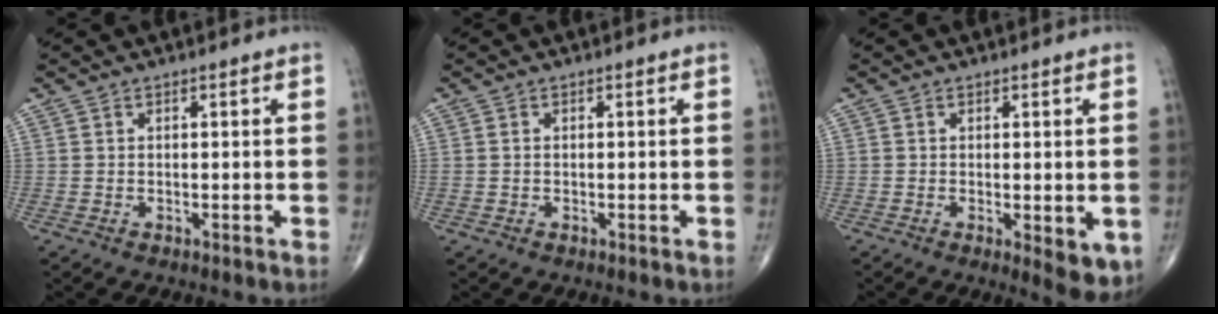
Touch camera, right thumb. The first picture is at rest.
{"total": 0.6, "force": [0.0, 0.4, 0.4], "torque": [-0.011, 0.003, 0.003]}
{"total": 6.1, "force": [-1.3, 2.1, 5.6], "torque": [-0.068, -0.017, -0.014]}